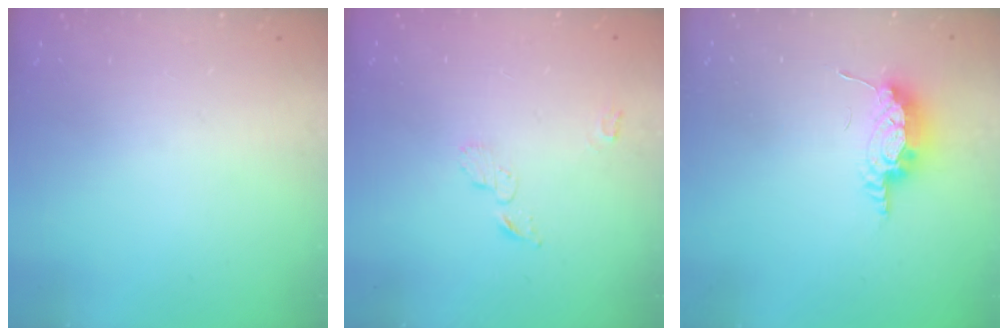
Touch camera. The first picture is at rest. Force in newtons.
{"total": 4.9, "press": 4.8, "slide": 0.6}
{"total": 9.5, "press": 8.5, "slide": 4.1}